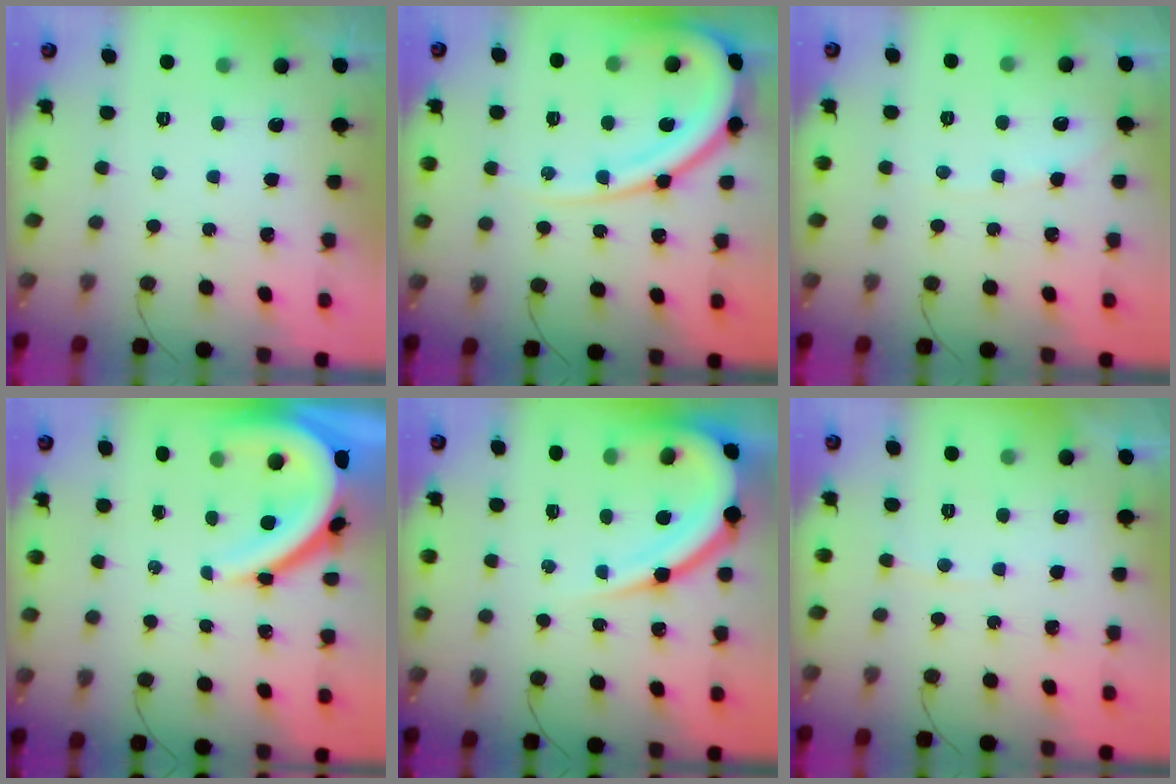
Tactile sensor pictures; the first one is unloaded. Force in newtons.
{"total": 15.0, "press": 14.8, "slide": 1.9}
{"total": 3.6, "press": 3.6, "slide": 0.4}
{"total": 13.6, "press": 13.6, "slide": 1.5}
{"total": 13.2, "press": 13.1, "slide": 1.4}
{"total": 2.9, "press": 2.9, "slide": 0.3}